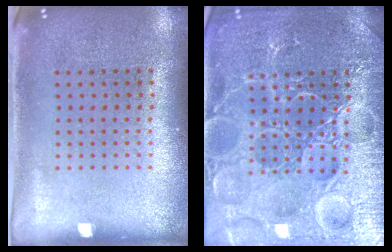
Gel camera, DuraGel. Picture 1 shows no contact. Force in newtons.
{"total": 7.4, "press": 7.3, "slide": 1.0}